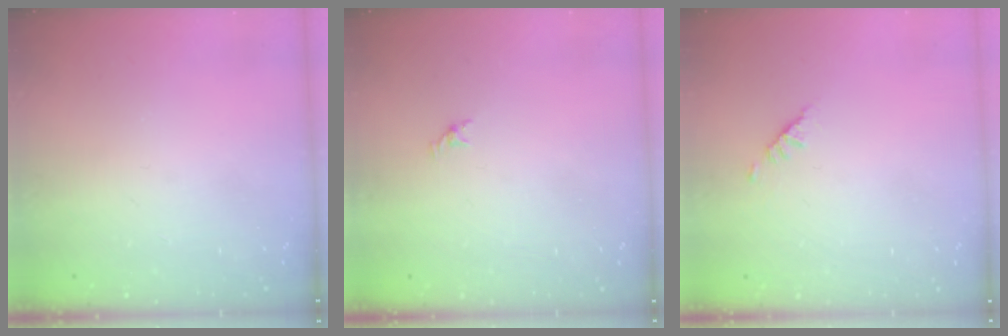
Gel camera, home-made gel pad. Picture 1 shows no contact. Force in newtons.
{"total": 0.5, "press": 0.3, "slide": 0.4}
{"total": 1.9, "press": 1.8, "slide": 0.5}